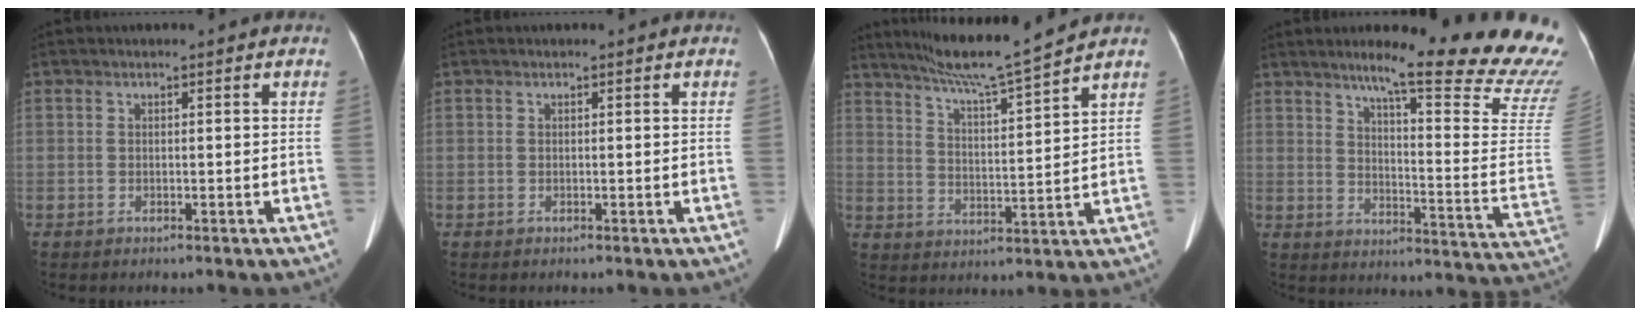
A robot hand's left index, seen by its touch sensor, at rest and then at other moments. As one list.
[{"total": 0.0}, {"total": 11.7, "force": [10.3, -1.8, 5.2], "torque": [-0.090, -0.005, 0.171]}, {"total": 25.5, "force": [21.6, 0.7, 13.7], "torque": [-0.165, -0.105, 0.257]}]